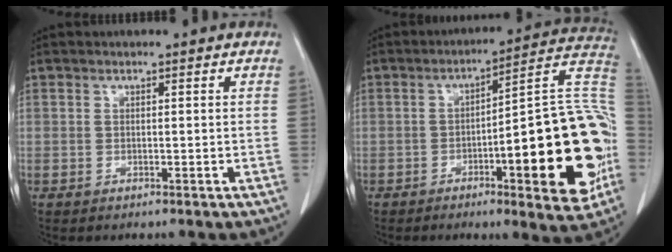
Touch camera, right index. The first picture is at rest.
{"total": 22.5, "force": [-5.0, 3.9, 21.6], "torque": [-0.221, 0.027, -0.059]}